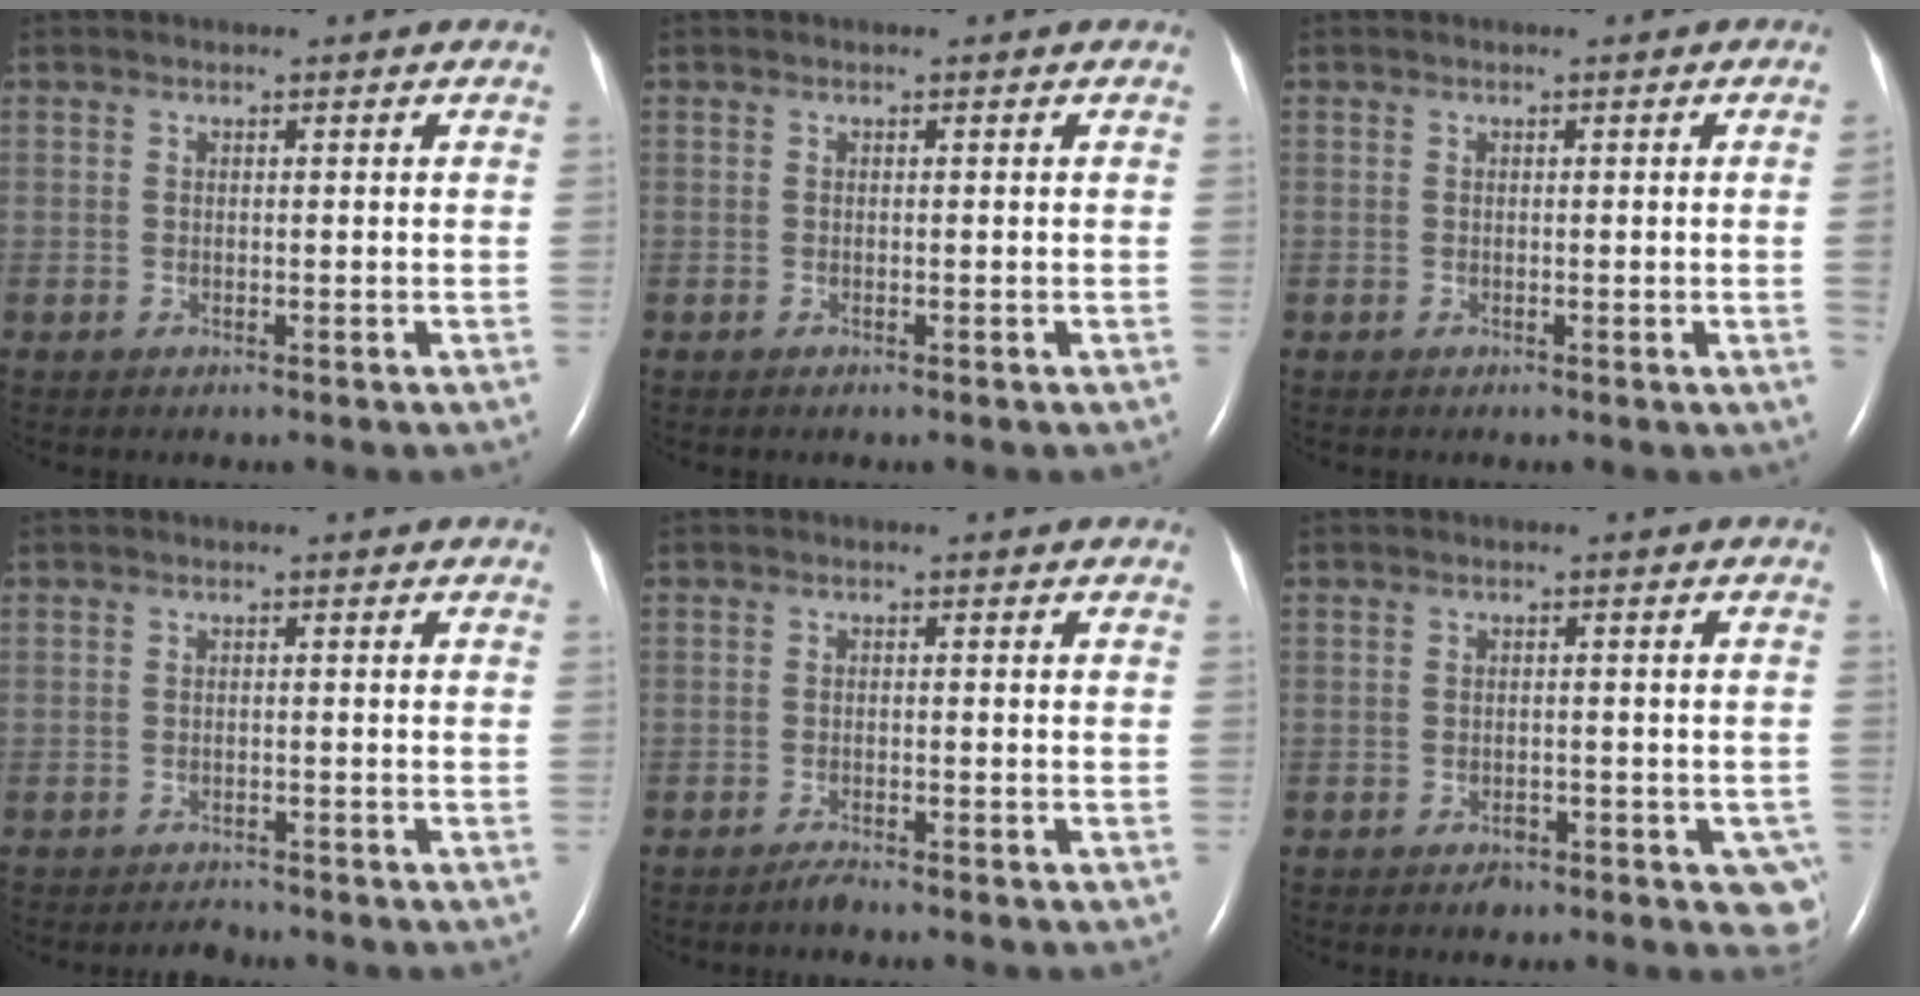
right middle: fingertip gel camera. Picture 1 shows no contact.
{"total": 0.0}
{"total": 1.8, "force": [-0.2, -0.8, 1.6], "torque": [-0.019, -0.001, -0.002]}
{"total": 1.3, "force": [-1.2, 0.1, -0.3], "torque": [0.002, -0.007, -0.018]}
{"total": 1.5, "force": [-1.4, 0.2, 0.6], "torque": [-0.019, -0.003, -0.022]}
{"total": 5.3, "force": [-3.1, 2.9, 3.1], "torque": [-0.013, 0.006, -0.038]}